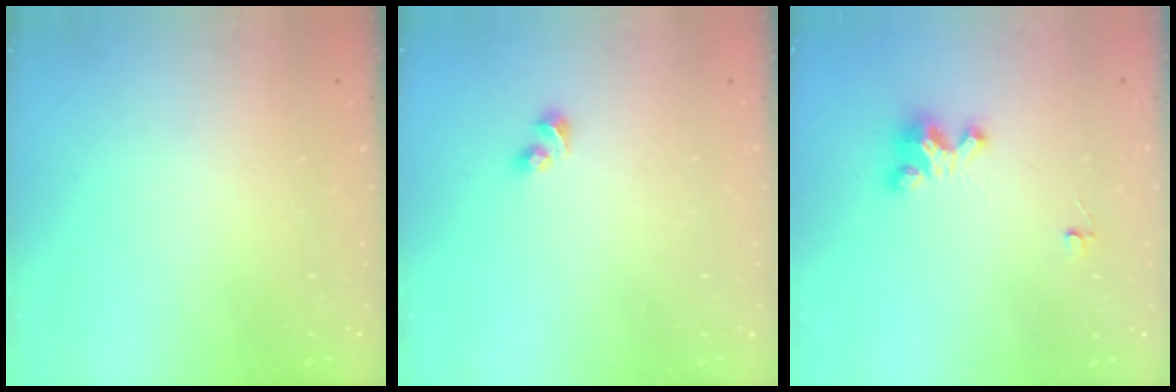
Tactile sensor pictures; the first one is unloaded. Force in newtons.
{"total": 2.4, "press": 2.2, "slide": 0.9}
{"total": 3.6, "press": 3.6, "slide": 0.3}